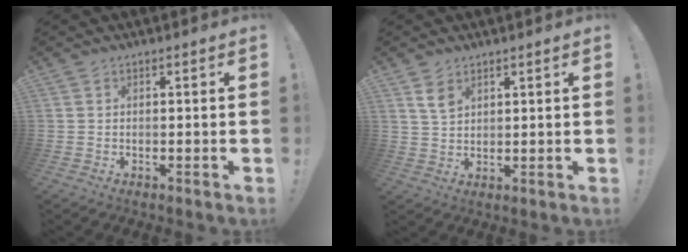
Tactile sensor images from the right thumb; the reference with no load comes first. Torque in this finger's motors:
{"motor_torque": [0.06, -0.02, 0.00, 0.06, 0.05]}